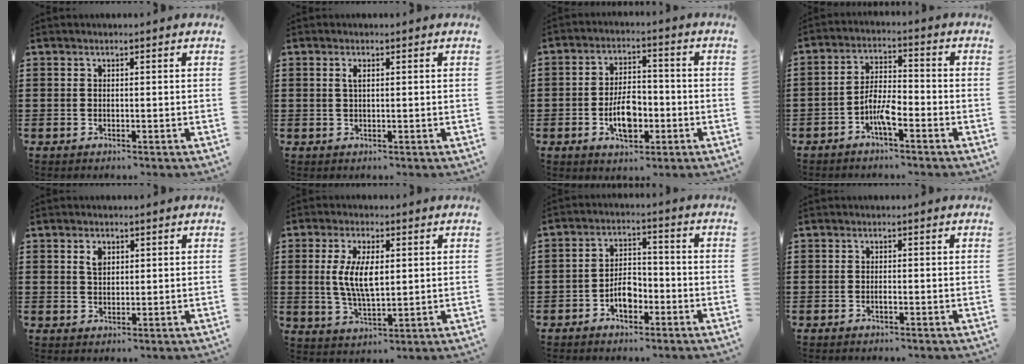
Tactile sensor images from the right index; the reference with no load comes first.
{"total": 1.2, "force": [0.4, 0.3, 1.1], "torque": [-0.023, 0.003, 0.006]}
{"total": 6.9, "force": [-2.1, 3.5, 5.6], "torque": [-0.093, 0.001, -0.041]}
{"total": 5.1, "force": [-2.8, 1.4, 4.0], "torque": [-0.089, 0.004, -0.057]}
{"total": 2.3, "force": [1.1, 1.4, 1.5], "torque": [-0.035, 0.004, 0.020]}
{"total": 7.3, "force": [0.8, 3.1, 6.6], "torque": [-0.135, 0.007, 0.012]}
{"total": 4.8, "force": [-2.3, 2.8, 3.2], "torque": [-0.056, 0.003, -0.046]}
{"total": 0.6, "force": [-0.3, 0.2, 0.5], "torque": [-0.011, -0.002, -0.004]}